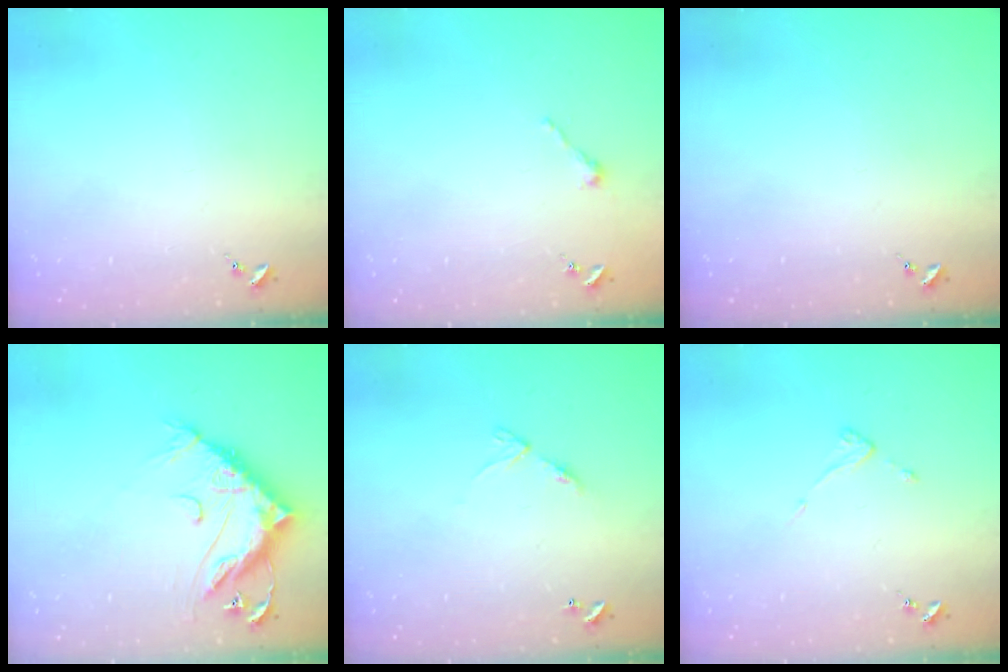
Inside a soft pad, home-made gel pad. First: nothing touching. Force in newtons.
{"total": 2.5, "press": 2.5, "slide": 0.2}
{"total": 0.0}
{"total": 15.2, "press": 15.2, "slide": 1.0}
{"total": 6.4, "press": 6.4, "slide": 0.5}
{"total": 3.8, "press": 3.7, "slide": 0.2}